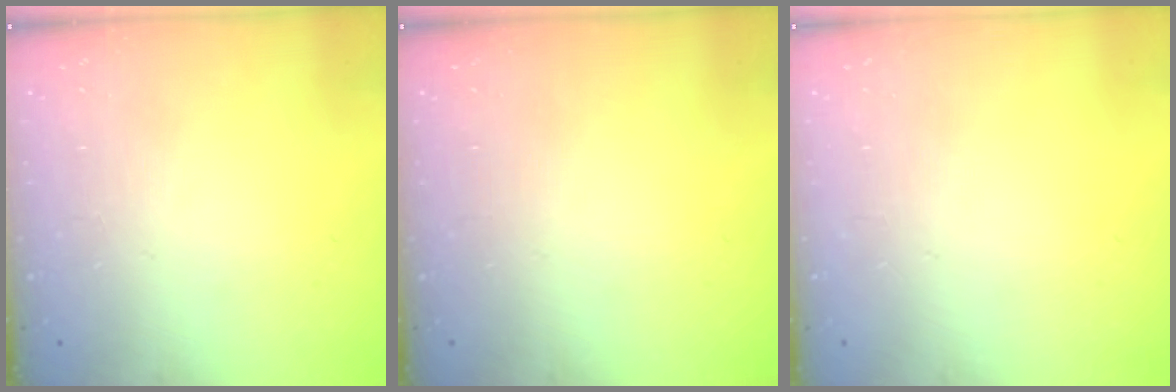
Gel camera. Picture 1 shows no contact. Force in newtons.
{"total": 0.0}
{"total": 0.0}